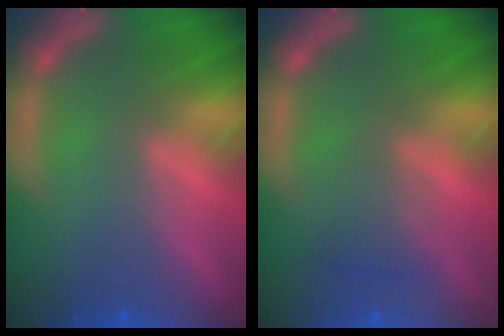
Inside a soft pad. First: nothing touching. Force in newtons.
{"total": 2.0}